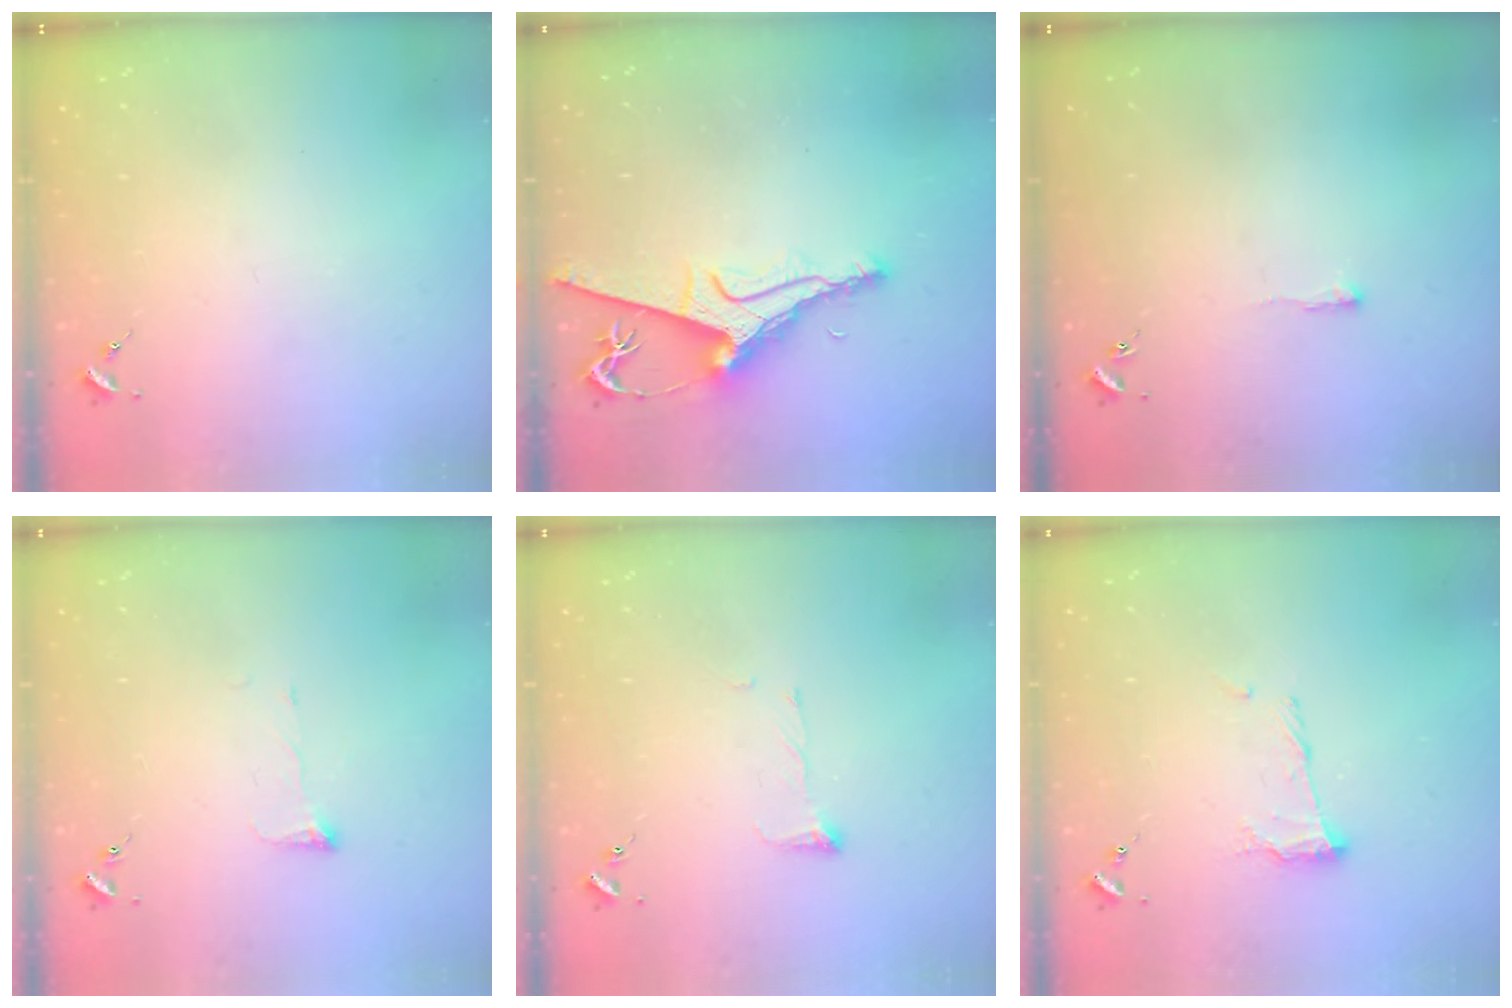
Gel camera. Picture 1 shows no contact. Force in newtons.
{"total": 9.2, "press": 9.1, "slide": 1.2}
{"total": 2.1, "press": 2.1, "slide": 0.4}
{"total": 3.8, "press": 3.7, "slide": 0.6}
{"total": 5.1, "press": 5.1, "slide": 0.6}
{"total": 11.1, "press": 11.0, "slide": 0.7}